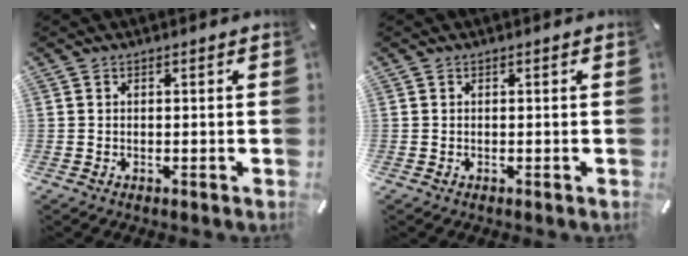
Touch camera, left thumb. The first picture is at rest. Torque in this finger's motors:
{"motor_torque": [-0.02, 0.01, -0.05, -0.03, 0.00]}